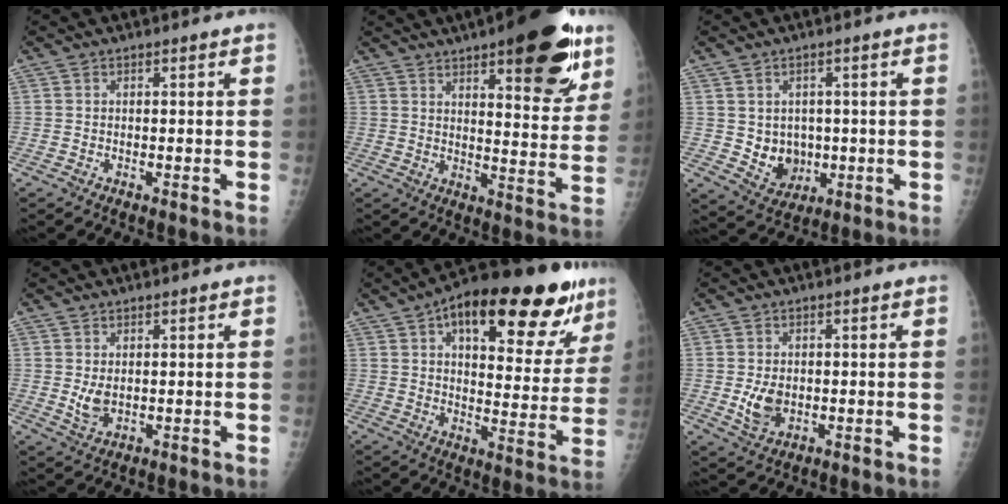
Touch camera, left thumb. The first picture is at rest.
{"total": 19.8, "force": [11.2, 6.5, 14.9], "torque": [-0.163, -0.049, 0.153]}
{"total": 6.8, "force": [-0.1, 5.8, 3.6], "torque": [-0.024, -0.005, 0.017]}
{"total": 3.5, "force": [0.6, 2.1, 2.7], "torque": [-0.044, -0.012, 0.018]}
{"total": 26.2, "force": [14.1, 10.6, 19.5], "torque": [-0.239, -0.012, 0.202]}
{"total": 4.9, "force": [-0.3, 3.4, 3.5], "torque": [-0.055, -0.007, 0.003]}